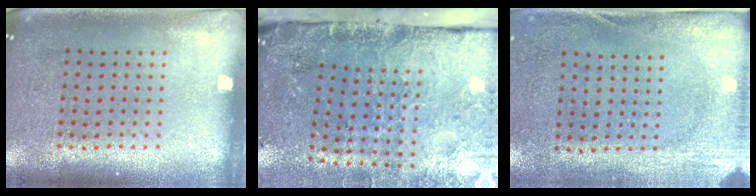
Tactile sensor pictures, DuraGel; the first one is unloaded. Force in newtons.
{"total": 4.9, "press": 3.6, "slide": 3.3}
{"total": 2.7, "press": 2.1, "slide": 1.7}